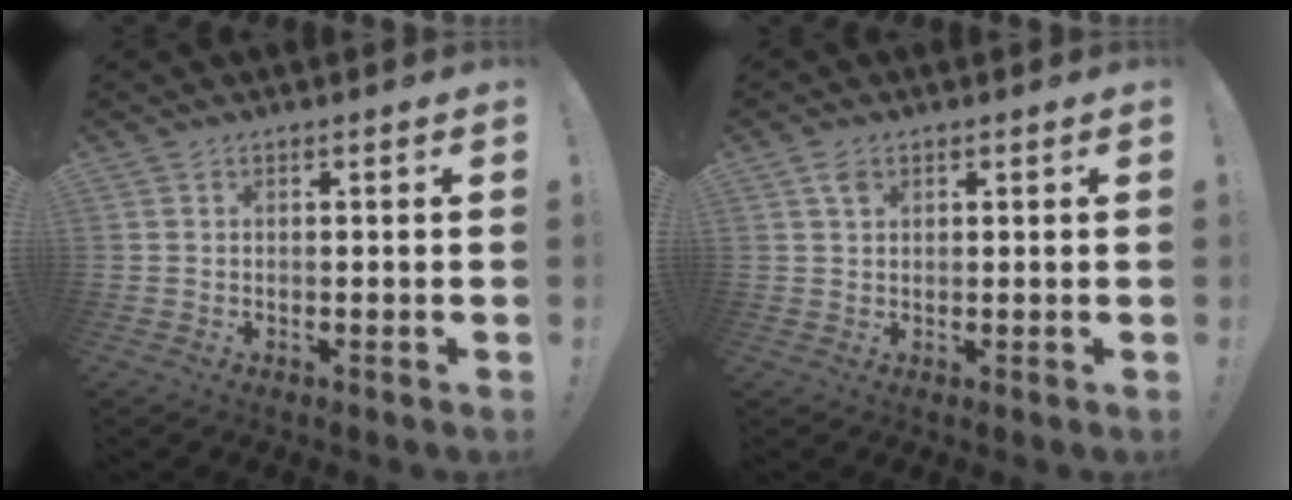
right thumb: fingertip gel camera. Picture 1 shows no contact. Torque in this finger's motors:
{"motor_torque": [0.13, 0.48, -0.14, 0.14, 0.00]}